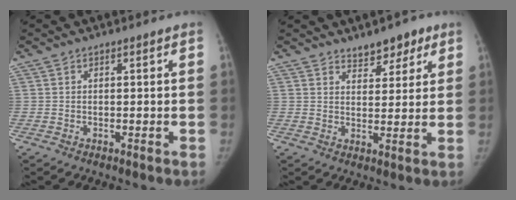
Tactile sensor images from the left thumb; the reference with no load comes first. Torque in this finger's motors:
{"motor_torque": [0.05, 0.06, 0.60, -0.33, -0.01]}